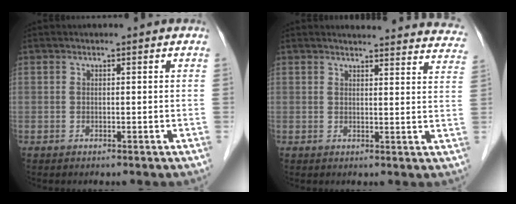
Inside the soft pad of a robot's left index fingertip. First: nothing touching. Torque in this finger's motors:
{"motor_torque": [0.97, -1.17, 0.12, -0.02]}